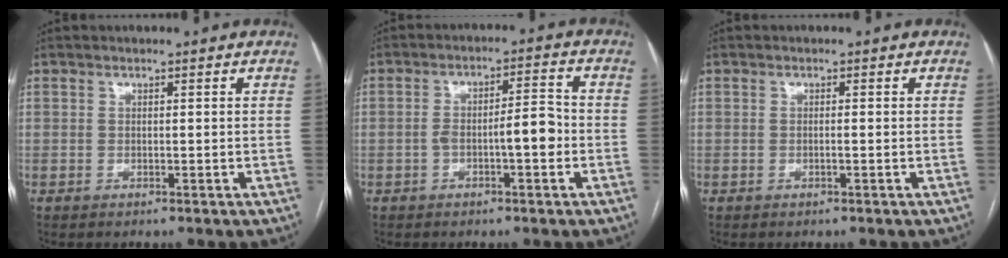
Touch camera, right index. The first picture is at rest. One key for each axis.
{"total": 5.8, "fx": -1.8, "fy": 1.2, "fz": 5.4, "tx": -0.093, "ty": 0.022, "tz": -0.026}
{"total": 0.7, "fx": -0.3, "fy": 0.0, "fz": 0.7, "tx": -0.013, "ty": 0.001, "tz": -0.004}